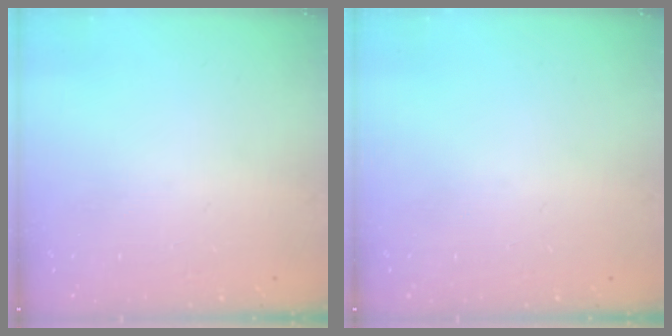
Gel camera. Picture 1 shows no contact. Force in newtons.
{"total": 0.0}